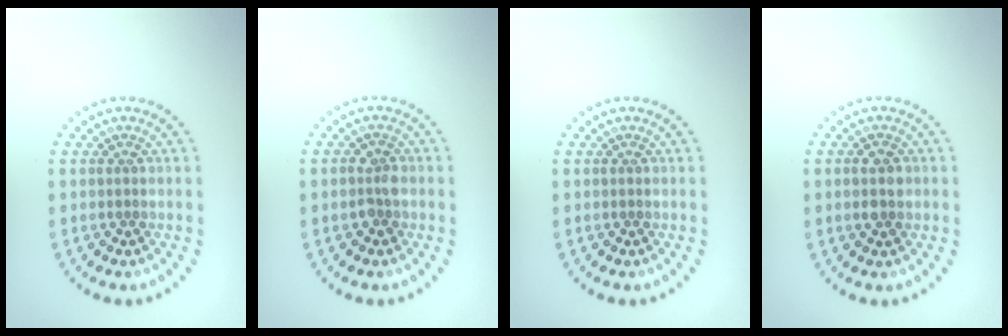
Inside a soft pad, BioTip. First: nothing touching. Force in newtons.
{"total": 1.4, "press": 1.3, "slide": 0.4}
{"total": 0.0}
{"total": 2.3, "press": 2.3, "slide": 0.1}